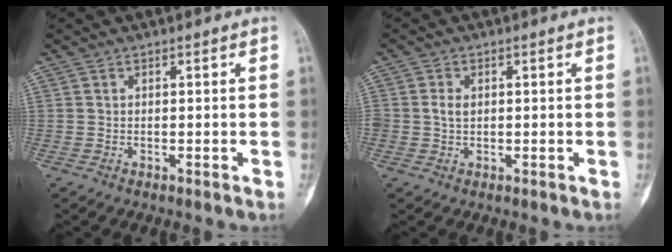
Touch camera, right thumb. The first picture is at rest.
{"total": 1.9, "force": [0.2, 1.4, 1.3], "torque": [-0.020, 0.003, 0.005]}